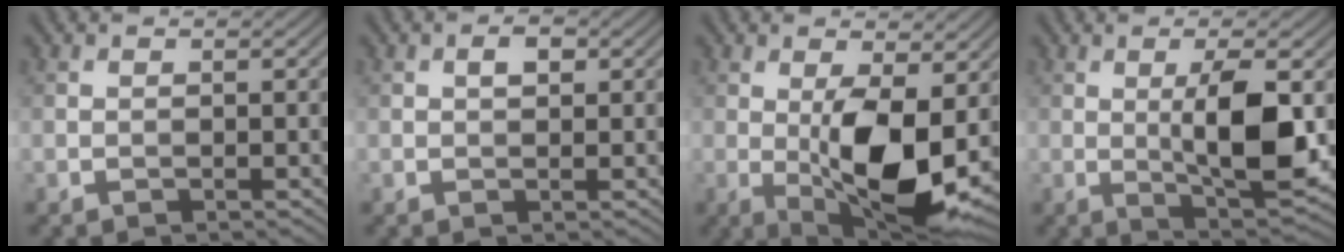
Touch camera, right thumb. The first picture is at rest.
{"total": 1.6, "force": [0.5, 0.9, 1.2], "torque": [-0.019, 0.002, 0.006]}
{"total": 10.9, "force": [-0.6, 4.2, 10.0], "torque": [-0.180, -0.013, -0.003]}
{"total": 8.5, "force": [0.3, 2.2, 8.2], "torque": [-0.142, -0.002, 0.010]}